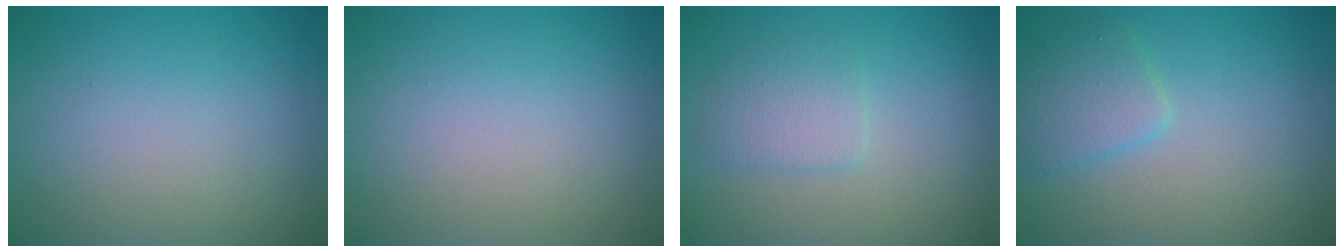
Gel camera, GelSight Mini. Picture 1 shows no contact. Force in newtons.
{"total": 0.0}
{"total": 2.1, "press": 2.1, "slide": 0.0}
{"total": 2.7, "press": 2.7, "slide": 0.1}